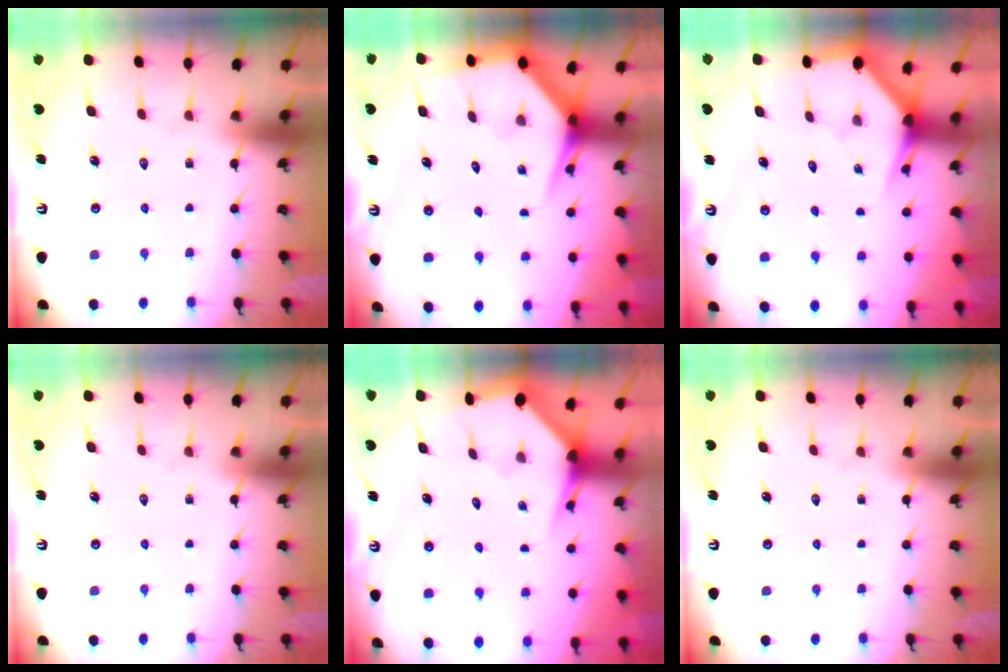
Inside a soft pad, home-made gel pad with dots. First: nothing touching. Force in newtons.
{"total": 4.8, "press": 4.8, "slide": 0.2}
{"total": 3.0, "press": 3.0, "slide": 0.1}
{"total": 0.0}
{"total": 3.4, "press": 3.3, "slide": 0.5}
{"total": 0.0}